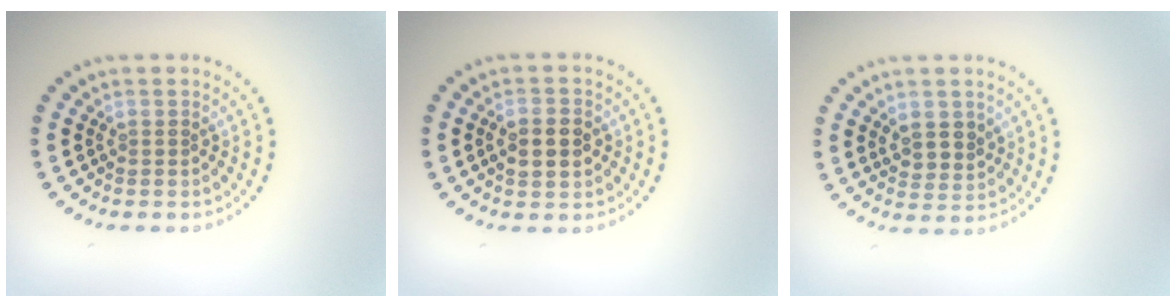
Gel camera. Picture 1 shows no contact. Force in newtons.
{"total": 3.8, "press": 3.8, "slide": 0.2}
{"total": 2.4, "press": 2.3, "slide": 0.9}